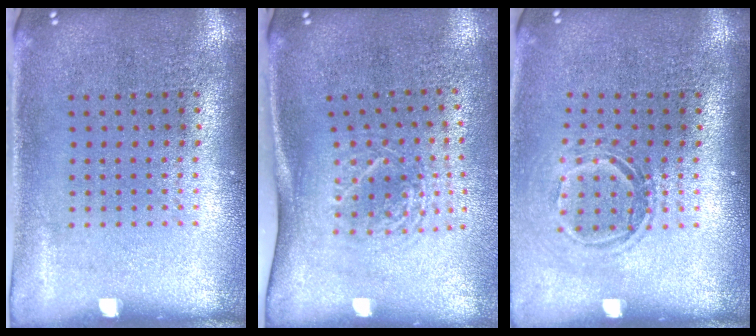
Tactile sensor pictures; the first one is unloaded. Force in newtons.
{"total": 1.8, "press": 1.3, "slide": 1.2}
{"total": 1.5, "press": 1.1, "slide": 1.0}